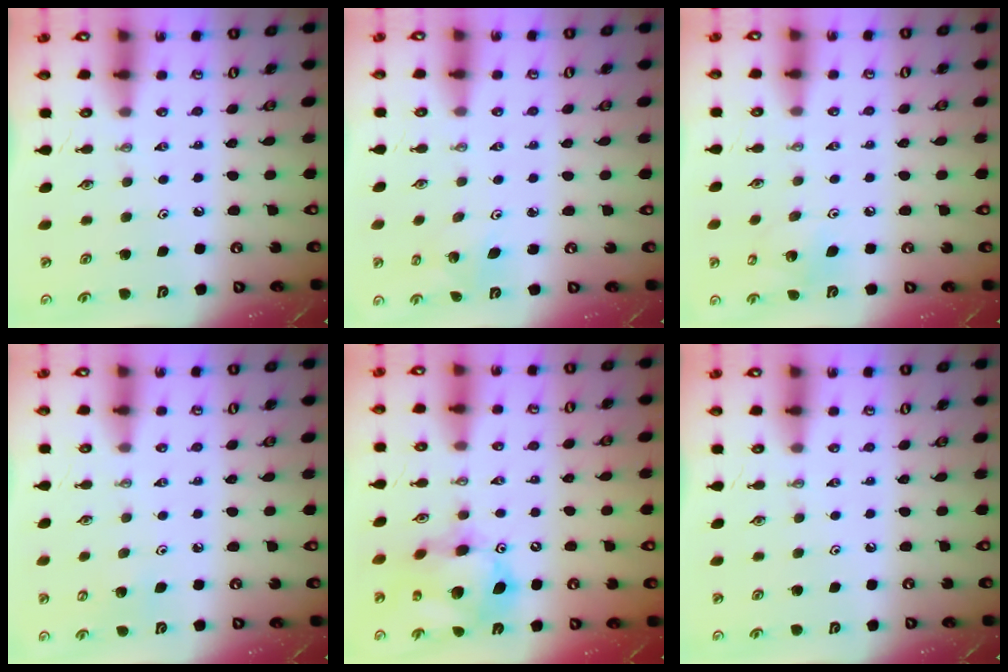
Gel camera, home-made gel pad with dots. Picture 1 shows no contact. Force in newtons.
{"total": 2.7, "press": 2.7, "slide": 0.2}
{"total": 8.4, "press": 8.2, "slide": 1.8}
{"total": 5.0, "press": 4.8, "slide": 1.2}
{"total": 14.5, "press": 14.5, "slide": 1.2}
{"total": 0.0}